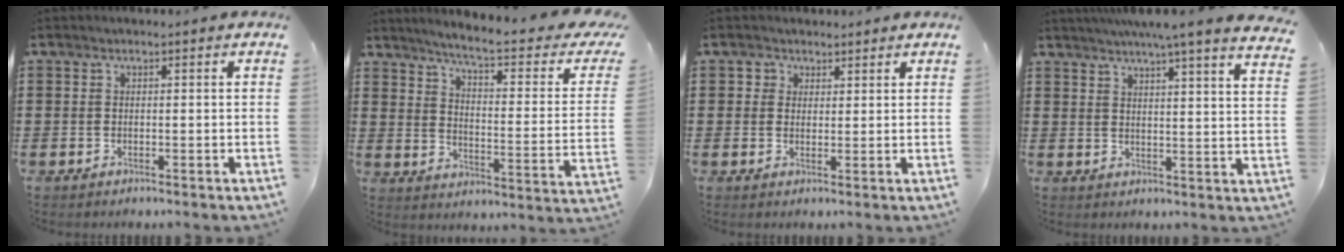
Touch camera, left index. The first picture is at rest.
{"total": 6.3, "force": [4.6, -0.5, 4.3], "torque": [-0.094, -0.039, 0.071]}
{"total": 2.4, "force": [1.6, 1.8, -0.1], "torque": [0.007, 0.001, 0.026]}
{"total": 6.0, "force": [5.1, -1.2, 3.0], "torque": [-0.075, -0.025, 0.087]}